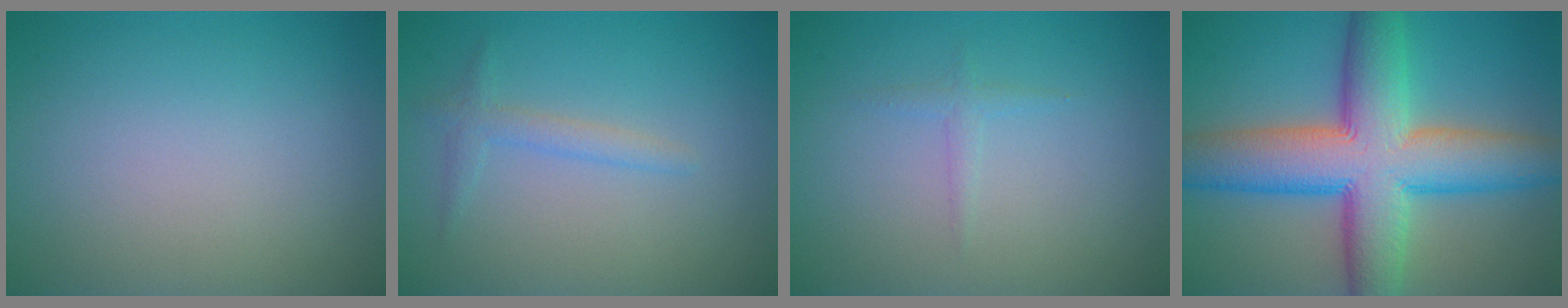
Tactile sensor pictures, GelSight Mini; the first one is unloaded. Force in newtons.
{"total": 1.6, "press": 1.6, "slide": 0.1}
{"total": 0.9, "press": 0.9, "slide": 0.0}
{"total": 11.8, "press": 11.8, "slide": 0.3}